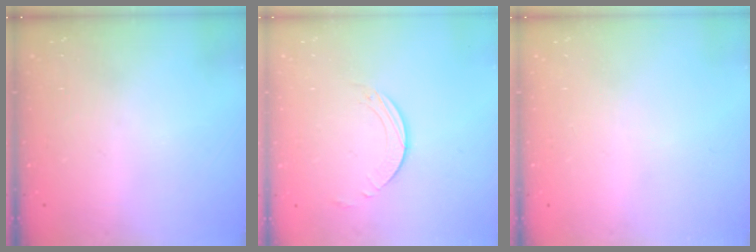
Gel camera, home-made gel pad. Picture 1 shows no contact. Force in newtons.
{"total": 1.9, "press": 1.9, "slide": 0.1}
{"total": 0.0}